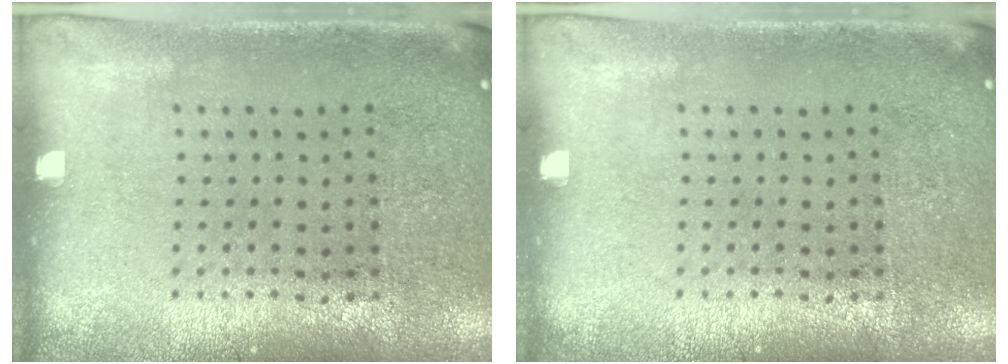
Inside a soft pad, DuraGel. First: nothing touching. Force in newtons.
{"total": 0.0}